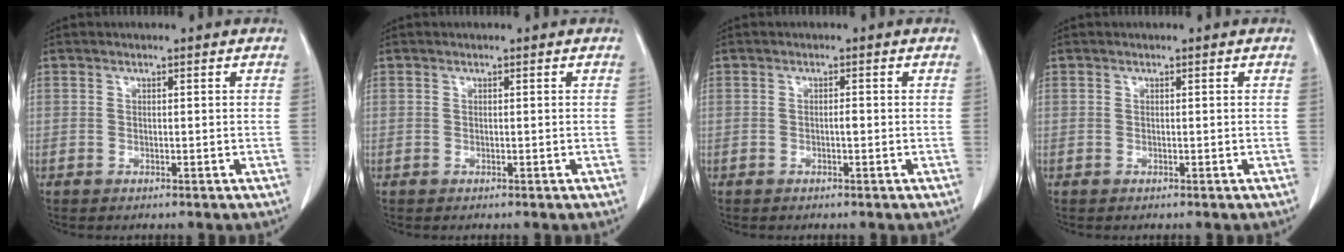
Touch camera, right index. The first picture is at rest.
{"total": 0.0}
{"total": 0.8, "force": [-0.4, 0.1, 0.7], "torque": [-0.011, 0.002, -0.007]}
{"total": 0.0}